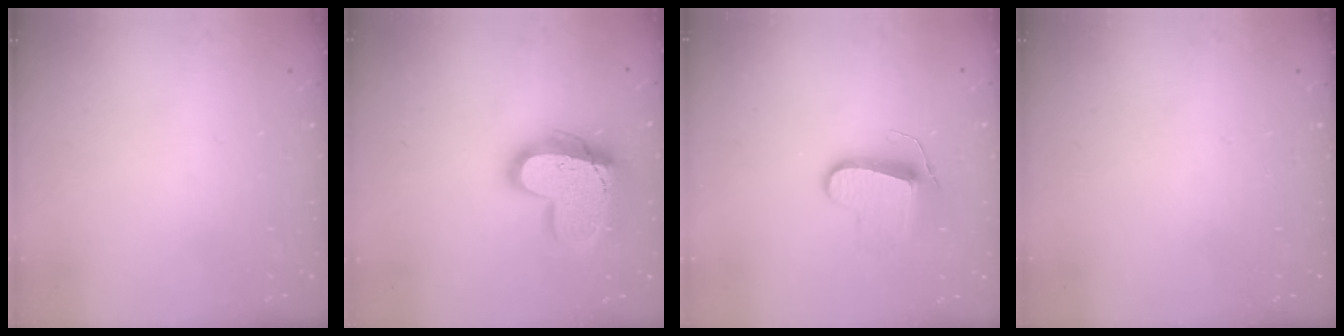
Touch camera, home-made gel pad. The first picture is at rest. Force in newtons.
{"total": 19.3, "press": 19.2, "slide": 2.0}
{"total": 9.9, "press": 9.9, "slide": 0.8}
{"total": 0.0}